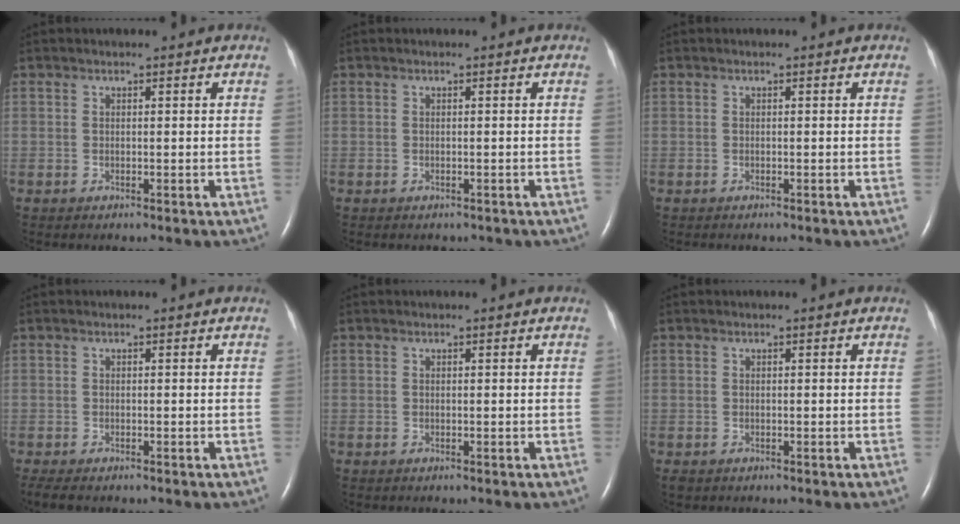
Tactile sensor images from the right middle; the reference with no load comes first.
{"total": 1.9, "force": [-1.5, 0.9, 0.5], "torque": [-0.011, -0.002, -0.015]}
{"total": 0.5, "force": [-0.5, 0.1, 0.2], "torque": [-0.006, -0.001, -0.005]}
{"total": 3.1, "force": [-2.4, 1.0, 1.7], "torque": [-0.036, -0.012, -0.035]}
{"total": 0.0}
{"total": 0.6, "force": [-0.4, 0.4, 0.2], "torque": [-0.008, -0.001, -0.005]}